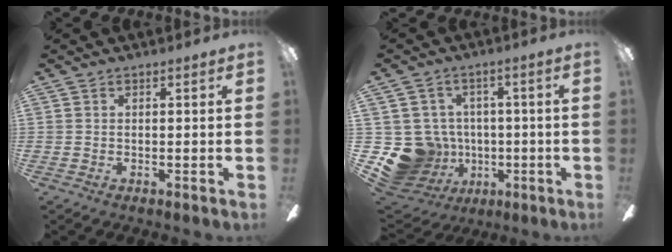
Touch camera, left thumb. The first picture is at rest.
{"total": 14.0, "force": [-3.0, 12.8, 5.0], "torque": [-0.139, 0.012, -0.036]}